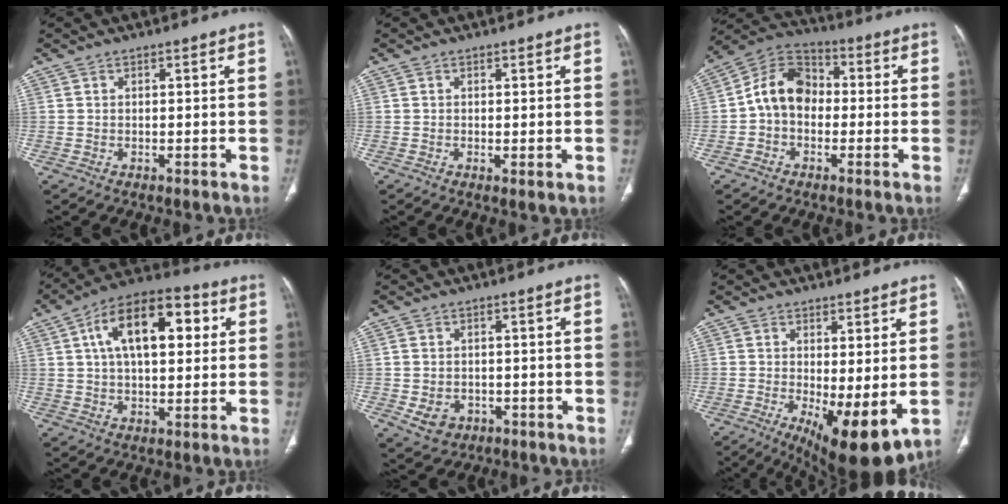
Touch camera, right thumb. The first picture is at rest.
{"total": 1.2, "force": [-0.1, 0.3, 1.1], "torque": [-0.025, -0.007, -0.002]}
{"total": 10.6, "force": [-0.8, 8.2, 6.8], "torque": [-0.100, 0.037, -0.032]}
{"total": 17.0, "force": [4.5, 8.8, 13.8], "torque": [-0.198, 0.022, 0.065]}
{"total": 4.8, "force": [-1.6, 4.0, 2.2], "torque": [-0.031, 0.008, -0.011]}
{"total": 11.4, "force": [-2.1, 3.7, 10.6], "torque": [-0.163, -0.025, -0.018]}